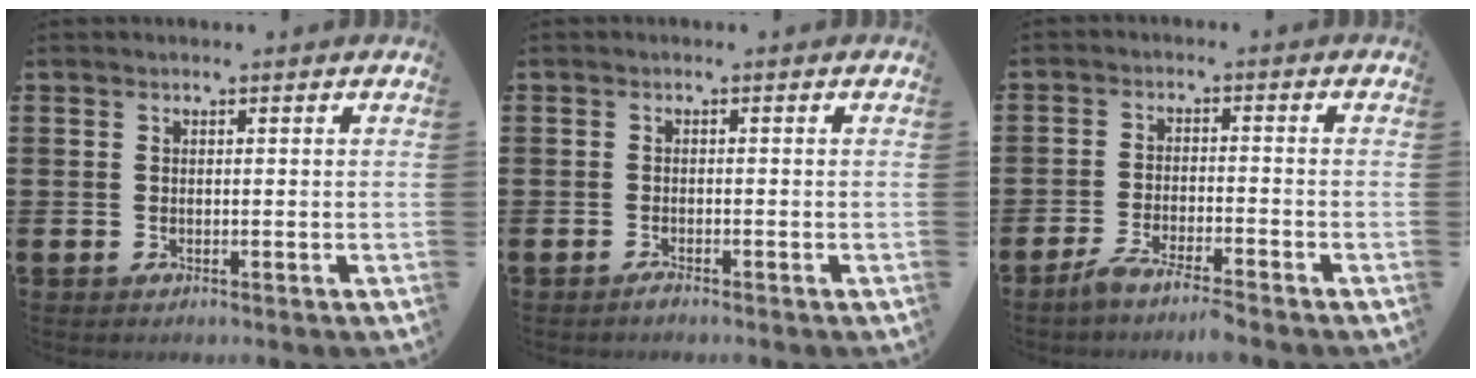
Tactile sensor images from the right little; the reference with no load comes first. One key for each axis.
{"total": 0.7, "fx": -0.6, "fy": 0.0, "fz": 0.3, "tx": -0.008, "ty": -0.002, "tz": -0.011}
{"total": 3.9, "fx": -3.2, "fy": -0.1, "fz": 2.2, "tx": -0.044, "ty": -0.003, "tz": -0.060}